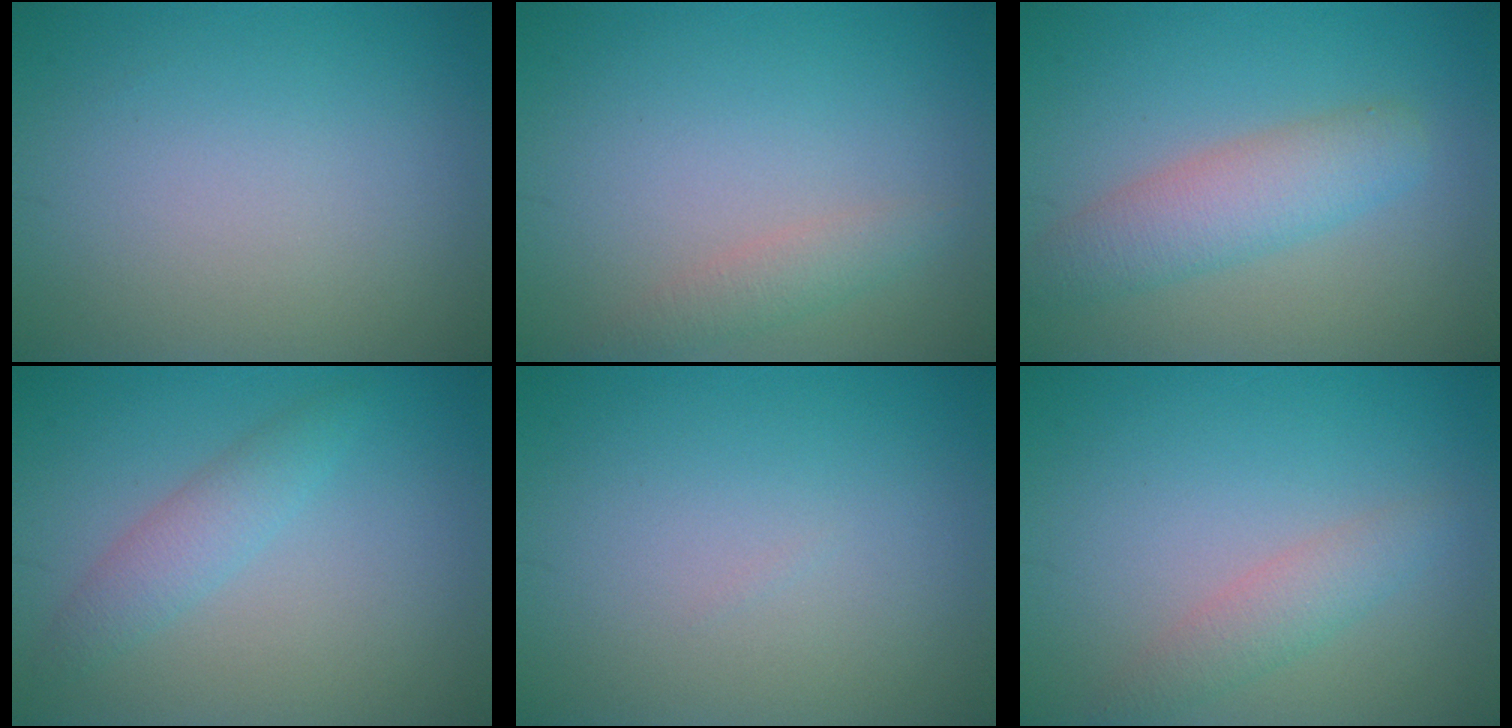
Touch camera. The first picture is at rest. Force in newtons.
{"total": 1.7, "press": 1.7, "slide": 0.1}
{"total": 4.1, "press": 4.1, "slide": 0.2}
{"total": 2.4, "press": 2.4, "slide": 0.1}
{"total": 0.0}
{"total": 2.2, "press": 2.2, "slide": 0.1}